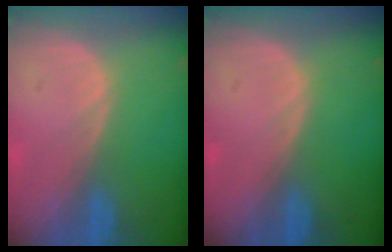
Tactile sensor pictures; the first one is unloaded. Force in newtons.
{"total": 0.0}